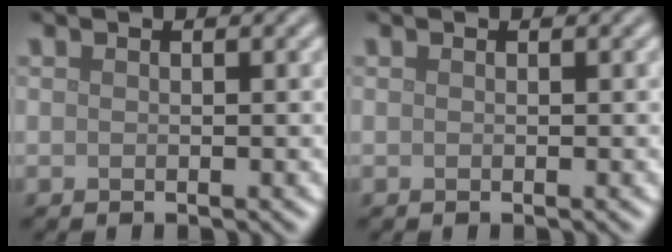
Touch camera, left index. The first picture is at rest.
{"total": 0.0}